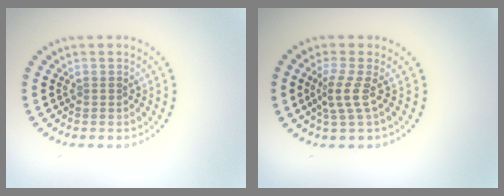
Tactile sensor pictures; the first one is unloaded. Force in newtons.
{"total": 2.3, "press": 1.5, "slide": 1.7}